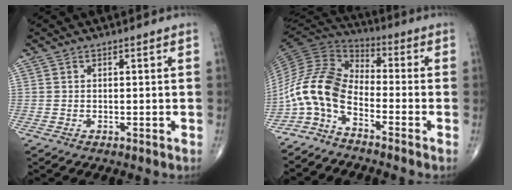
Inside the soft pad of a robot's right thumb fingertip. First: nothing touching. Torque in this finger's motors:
{"motor_torque": [0.76, -0.03, 1.40, -0.92, 0.21]}